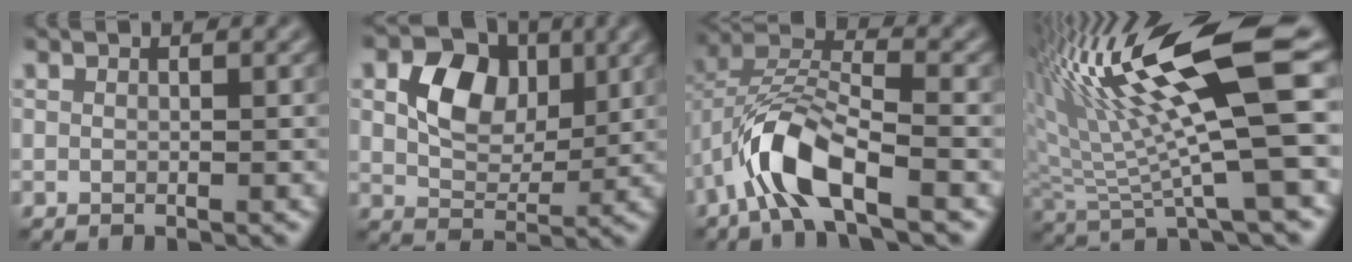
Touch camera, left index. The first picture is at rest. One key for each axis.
{"total": 6.0, "fx": 1.5, "fy": 4.3, "fz": 3.8, "tx": -0.074, "ty": -0.001, "tz": 0.020}
{"total": 7.1, "fx": -3.9, "fy": 2.5, "fz": 5.4, "tx": -0.110, "ty": 0.008, "tz": -0.080}
{"total": 12.4, "fx": 4.4, "fy": 2.5, "fz": 11.3, "tx": -0.192, "ty": 0.006, "tz": 0.081}